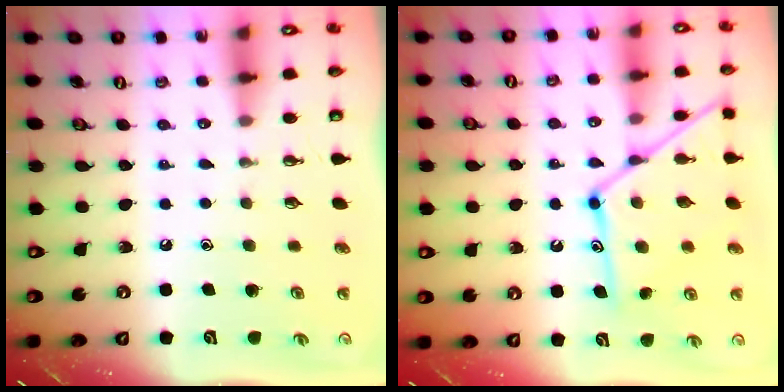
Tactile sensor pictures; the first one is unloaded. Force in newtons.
{"total": 16.4, "press": 16.4, "slide": 1.2}